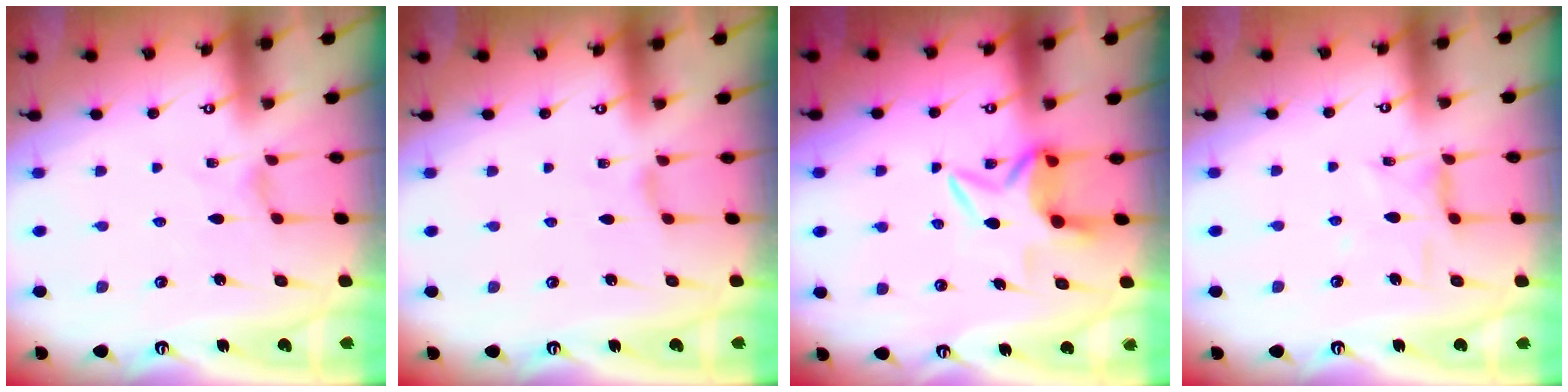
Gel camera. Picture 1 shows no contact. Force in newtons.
{"total": 1.7, "press": 1.6, "slide": 0.4}
{"total": 7.6, "press": 7.5, "slide": 1.0}
{"total": 7.0, "press": 7.0, "slide": 0.4}